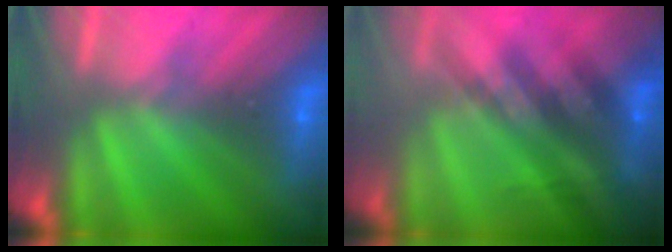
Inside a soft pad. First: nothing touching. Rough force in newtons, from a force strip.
{"total": 2.7}